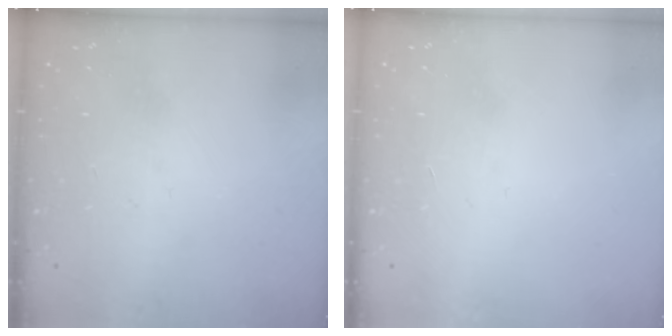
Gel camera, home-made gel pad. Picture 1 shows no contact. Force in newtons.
{"total": 1.5, "press": 1.5, "slide": 0.1}